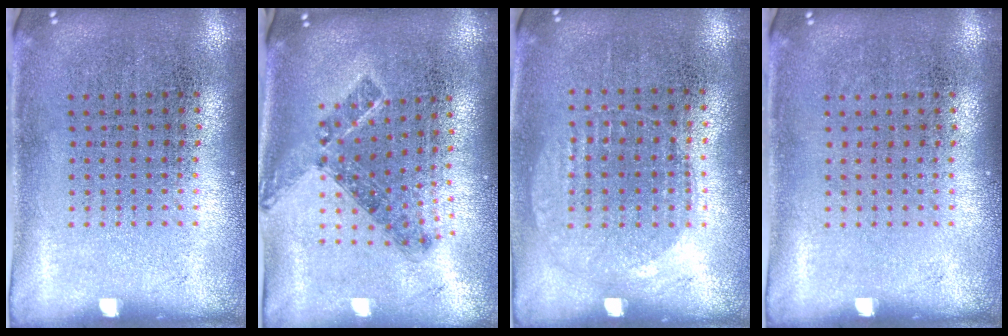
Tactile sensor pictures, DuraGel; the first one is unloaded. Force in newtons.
{"total": 0.8, "press": 0.7, "slide": 0.4}
{"total": 0.9, "press": 0.8, "slide": 0.4}
{"total": 0.0}